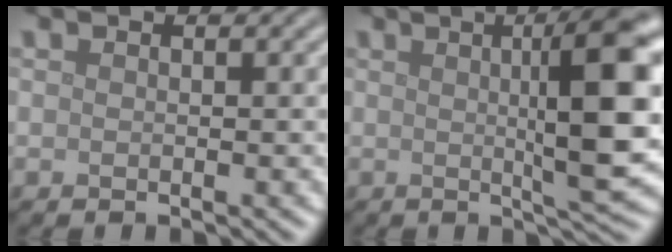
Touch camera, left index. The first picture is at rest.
{"total": 9.5, "force": [1.2, 1.6, 9.3], "torque": [-0.112, 0.010, 0.019]}